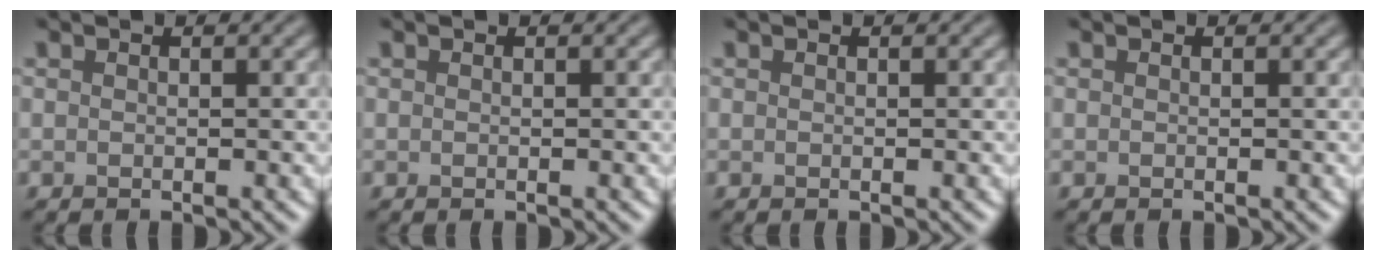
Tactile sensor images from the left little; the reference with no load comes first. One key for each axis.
{"total": 0.0}
{"total": 0.0}
{"total": 0.0}